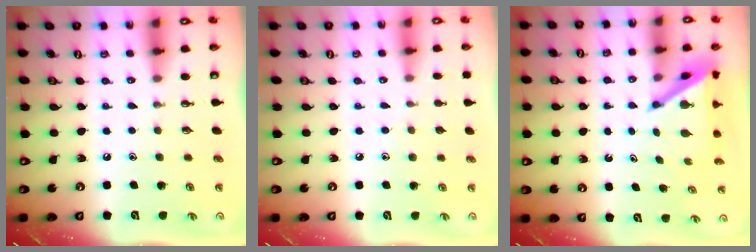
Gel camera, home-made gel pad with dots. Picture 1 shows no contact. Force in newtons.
{"total": 4.6, "press": 4.5, "slide": 0.6}
{"total": 4.6, "press": 4.6, "slide": 0.2}